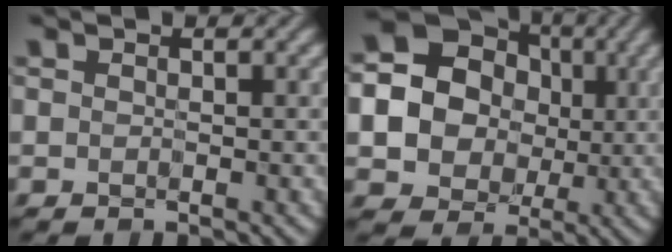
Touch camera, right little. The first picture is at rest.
{"total": 18.1, "force": [1.3, 17.1, 5.8], "torque": [-0.151, 0.006, 0.001]}